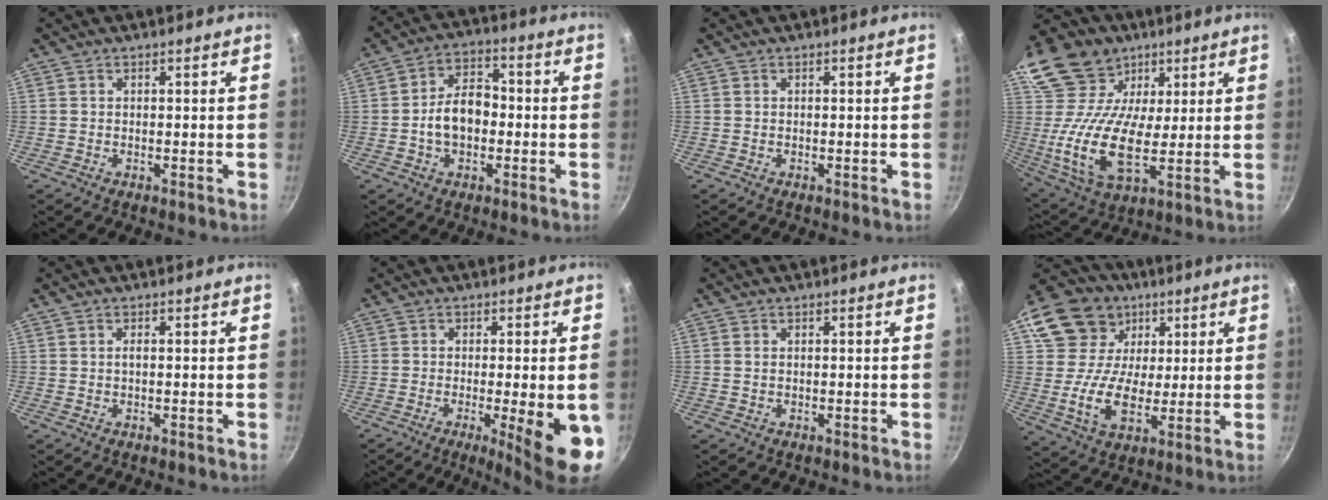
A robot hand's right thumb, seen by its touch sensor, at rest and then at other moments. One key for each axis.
{"total": 9.3, "fx": -1.3, "fy": 6.3, "fz": 6.8, "tx": -0.089, "ty": 0.029, "tz": -0.031}
{"total": 0.0}
{"total": 20.4, "fx": 6.0, "fy": 14.2, "fz": 13.4, "tx": -0.243, "ty": -0.029, "tz": 0.105}
{"total": 0.8, "fx": 0.1, "fy": 0.3, "fz": 0.8, "tx": -0.015, "ty": 0.002, "tz": 0.001}
{"total": 11.8, "fx": -3.1, "fy": 2.2, "fz": 11.2, "tx": -0.140, "ty": -0.004, "tz": -0.034}
{"total": 0.7, "fx": 0.2, "fy": 0.5, "fz": 0.5, "tx": -0.008, "ty": 0.002, "tz": 0.004}
{"total": 18.3, "fx": 6.2, "fy": 14.7, "fz": 9.0, "tx": -0.145, "ty": -0.004, "tz": 0.110}